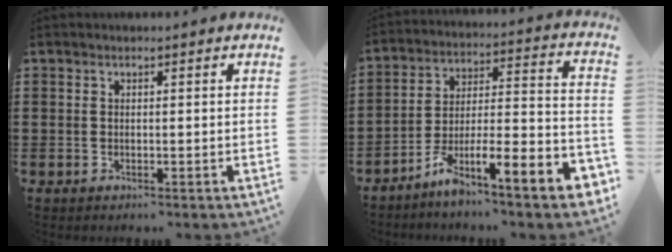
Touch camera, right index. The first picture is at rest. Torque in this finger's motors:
{"motor_torque": [0.36, -0.26, 0.29, 0.08]}